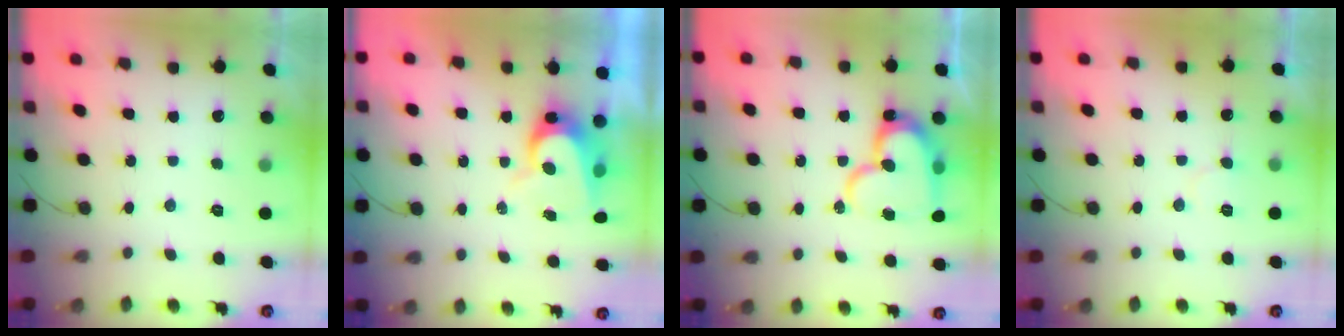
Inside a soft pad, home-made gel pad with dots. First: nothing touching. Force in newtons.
{"total": 8.3, "press": 8.2, "slide": 0.6}
{"total": 17.5, "press": 17.5, "slide": 1.2}
{"total": 4.8, "press": 4.8, "slide": 0.4}